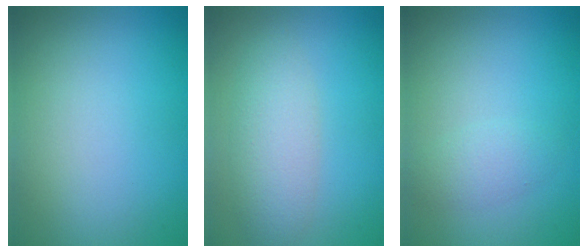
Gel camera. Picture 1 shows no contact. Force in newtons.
{"total": 3.7, "press": 3.7, "slide": 0.1}
{"total": 1.6, "press": 1.6, "slide": 0.0}